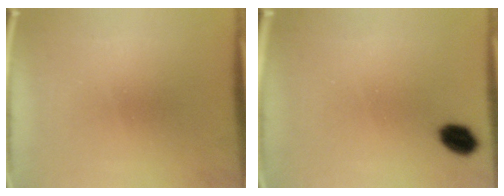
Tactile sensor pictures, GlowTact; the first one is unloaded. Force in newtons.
{"total": 5.1}